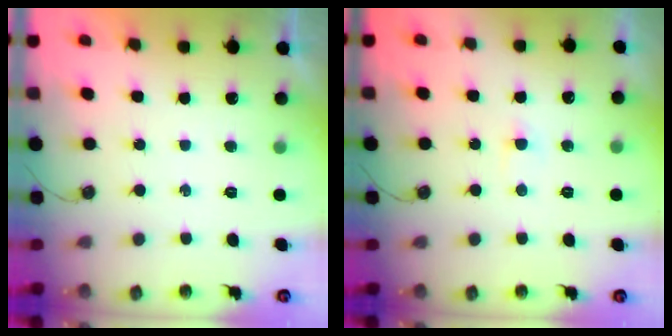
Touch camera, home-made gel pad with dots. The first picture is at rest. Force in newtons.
{"total": 1.7, "press": 1.7, "slide": 0.3}